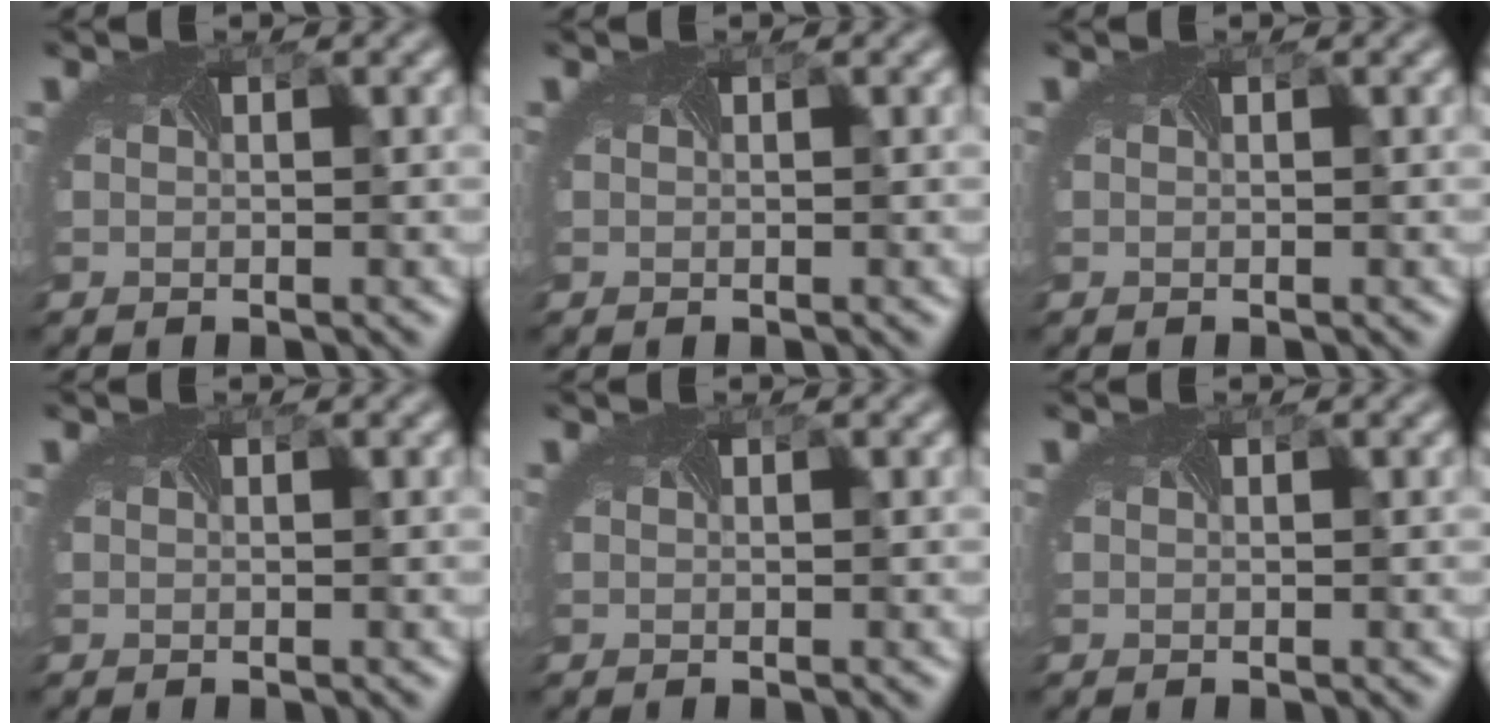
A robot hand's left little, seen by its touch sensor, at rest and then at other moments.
{"total": 0.0}
{"total": 0.0}
{"total": 0.0}
{"total": 0.0}
{"total": 0.0}